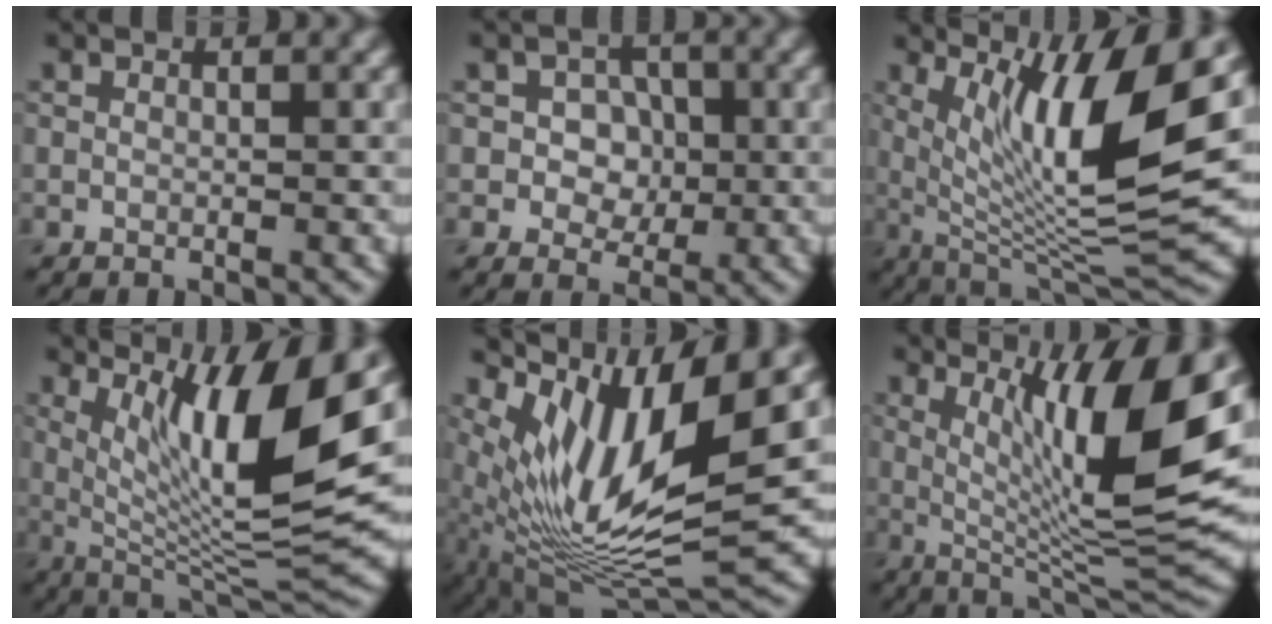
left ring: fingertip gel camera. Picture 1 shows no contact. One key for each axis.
{"total": 4.1, "fx": 0.1, "fy": 3.3, "fz": 2.3, "tx": -0.020, "ty": 0.003, "tz": -0.020}
{"total": 12.0, "fx": 3.8, "fy": 3.0, "fz": 11.1, "tx": -0.172, "ty": -0.011, "tz": 0.076}
{"total": 11.8, "fx": 3.8, "fy": 2.7, "fz": 10.9, "tx": -0.167, "ty": -0.012, "tz": 0.075}
{"total": 12.5, "fx": 4.0, "fy": 3.7, "fz": 11.3, "tx": -0.215, "ty": -0.009, "tz": 0.081}
{"total": 12.1, "fx": 3.0, "fy": 2.7, "fz": 11.4, "tx": -0.169, "ty": -0.009, "tz": 0.055}